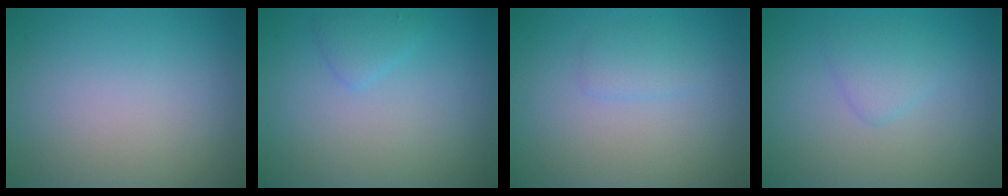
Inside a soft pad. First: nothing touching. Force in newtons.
{"total": 1.3, "press": 1.3, "slide": 0.1}
{"total": 1.2, "press": 1.2, "slide": 0.0}
{"total": 1.6, "press": 1.6, "slide": 0.2}